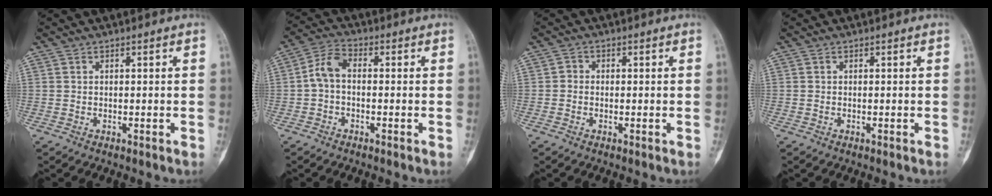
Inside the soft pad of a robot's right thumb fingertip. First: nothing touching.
{"total": 5.2, "force": [-0.5, 3.1, 4.2], "torque": [-0.081, 0.018, -0.022]}
{"total": 1.2, "force": [-0.3, 1.1, 0.5], "torque": [0.003, 0.004, -0.010]}
{"total": 0.0}